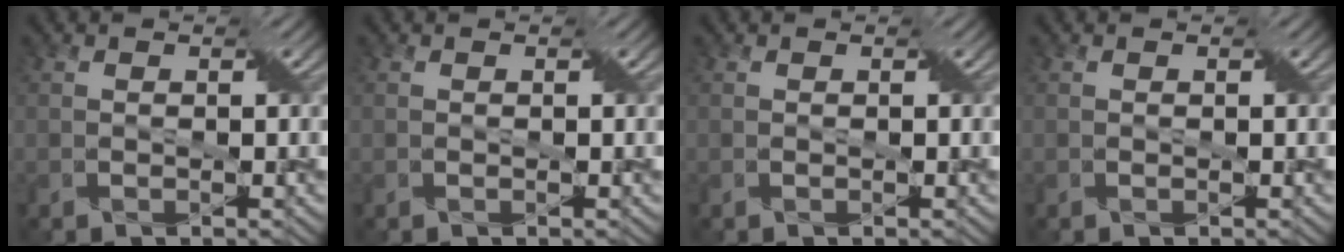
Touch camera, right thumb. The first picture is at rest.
{"total": 0.0}
{"total": 0.0}
{"total": 0.0}